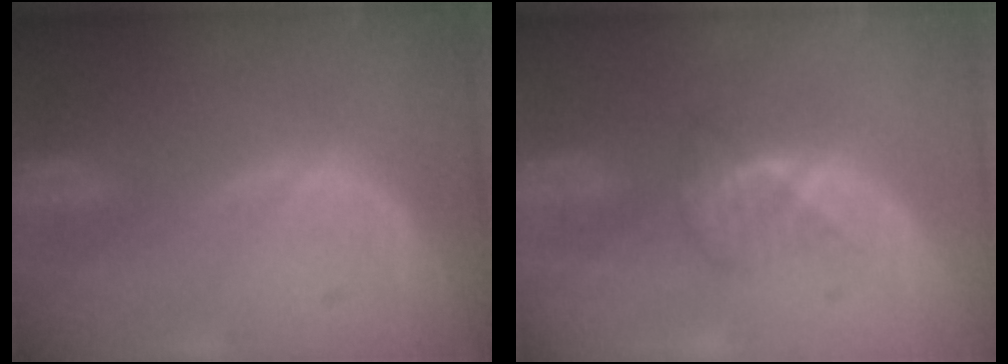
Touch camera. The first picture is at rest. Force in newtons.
{"total": 2.6, "press": 2.6, "slide": 0.4}